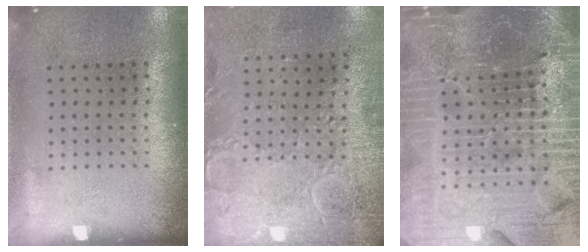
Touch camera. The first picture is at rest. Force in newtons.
{"total": 3.0, "press": 2.2, "slide": 2.0}
{"total": 5.9, "press": 5.4, "slide": 2.3}